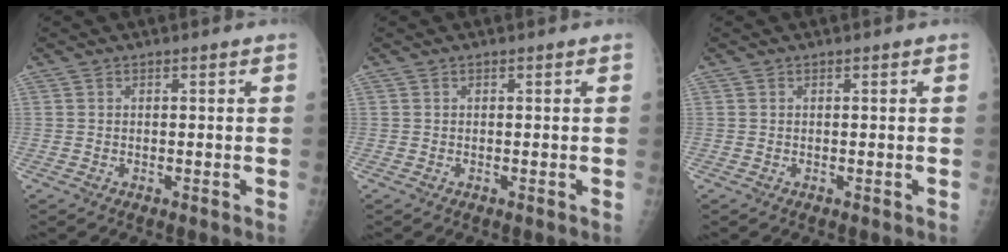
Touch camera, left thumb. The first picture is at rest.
{"total": 0.0}
{"total": 0.0}